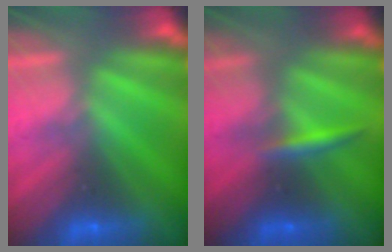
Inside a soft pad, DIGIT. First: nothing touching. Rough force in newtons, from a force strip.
{"total": 2.4}